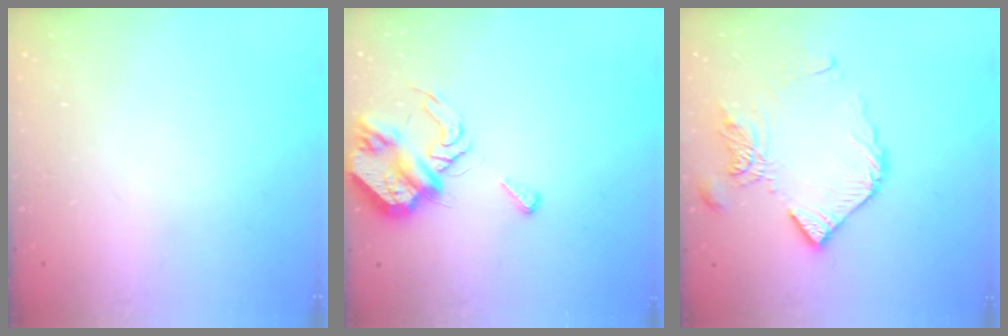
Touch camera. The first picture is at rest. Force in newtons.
{"total": 8.2, "press": 8.1, "slide": 1.1}
{"total": 13.1, "press": 13.0, "slide": 1.1}